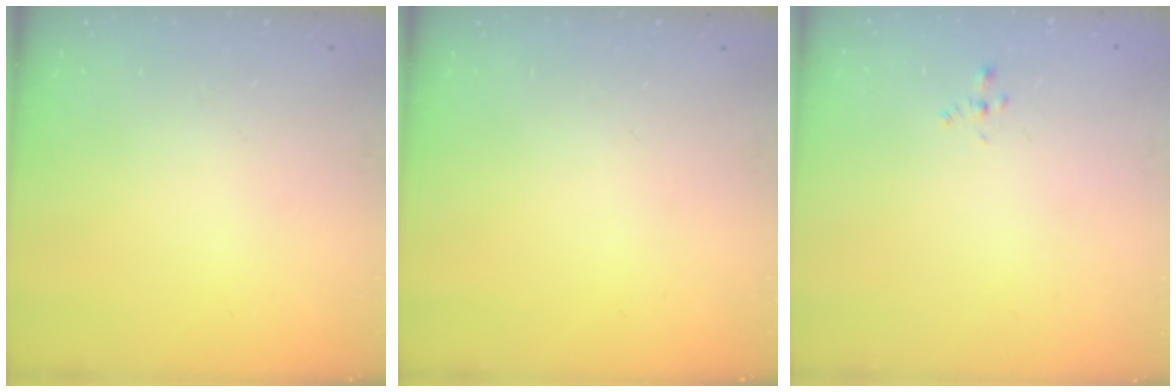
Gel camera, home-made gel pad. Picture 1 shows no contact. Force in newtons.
{"total": 0.0}
{"total": 0.7, "press": 0.6, "slide": 0.4}